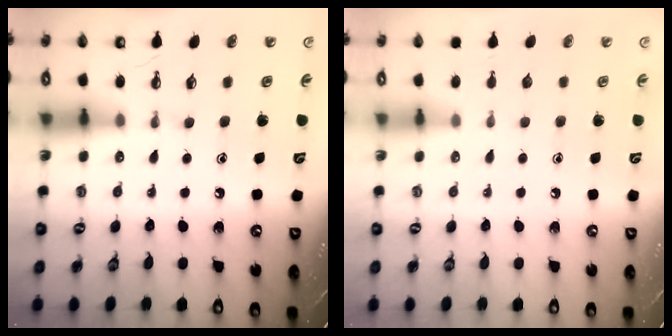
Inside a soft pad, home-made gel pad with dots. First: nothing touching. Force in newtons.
{"total": 0.0}